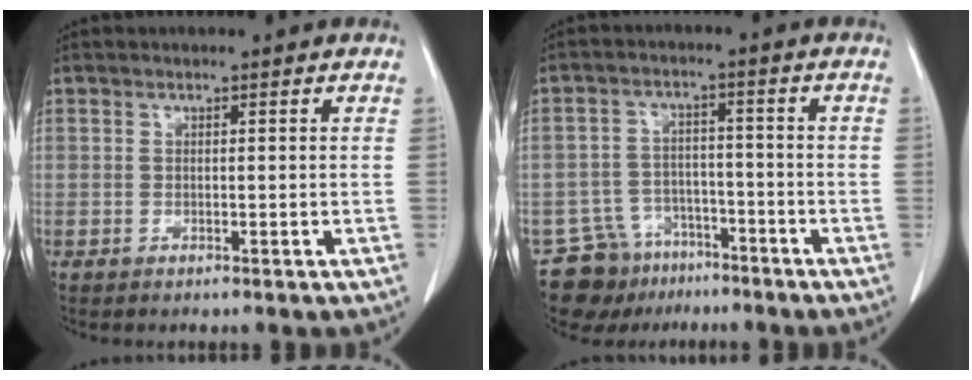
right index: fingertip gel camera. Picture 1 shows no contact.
{"total": 8.4, "force": [-6.3, 5.5, 0.6], "torque": [-0.012, 0.025, -0.099]}